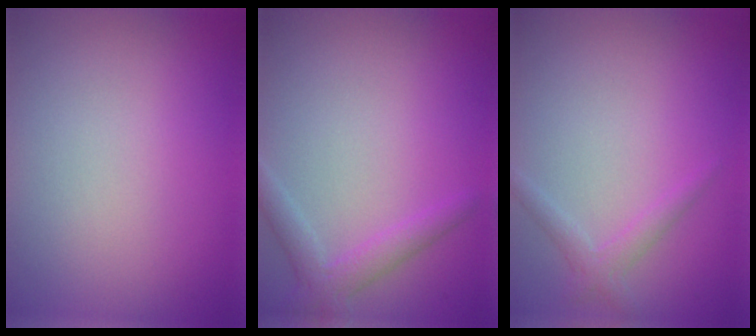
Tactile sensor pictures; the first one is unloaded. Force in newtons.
{"total": 2.4, "press": 2.4, "slide": 0.1}
{"total": 1.6, "press": 1.6, "slide": 0.1}